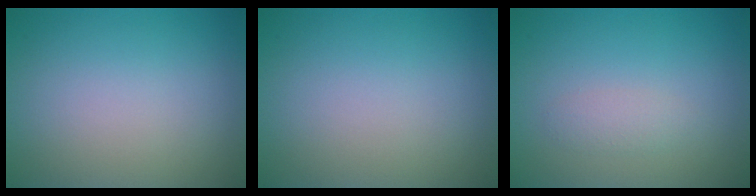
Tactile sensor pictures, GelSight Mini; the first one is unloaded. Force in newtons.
{"total": 0.0}
{"total": 1.3, "press": 1.3, "slide": 0.0}